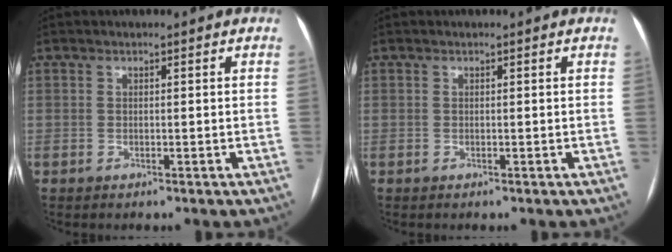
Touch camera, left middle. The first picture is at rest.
{"total": 0.0}